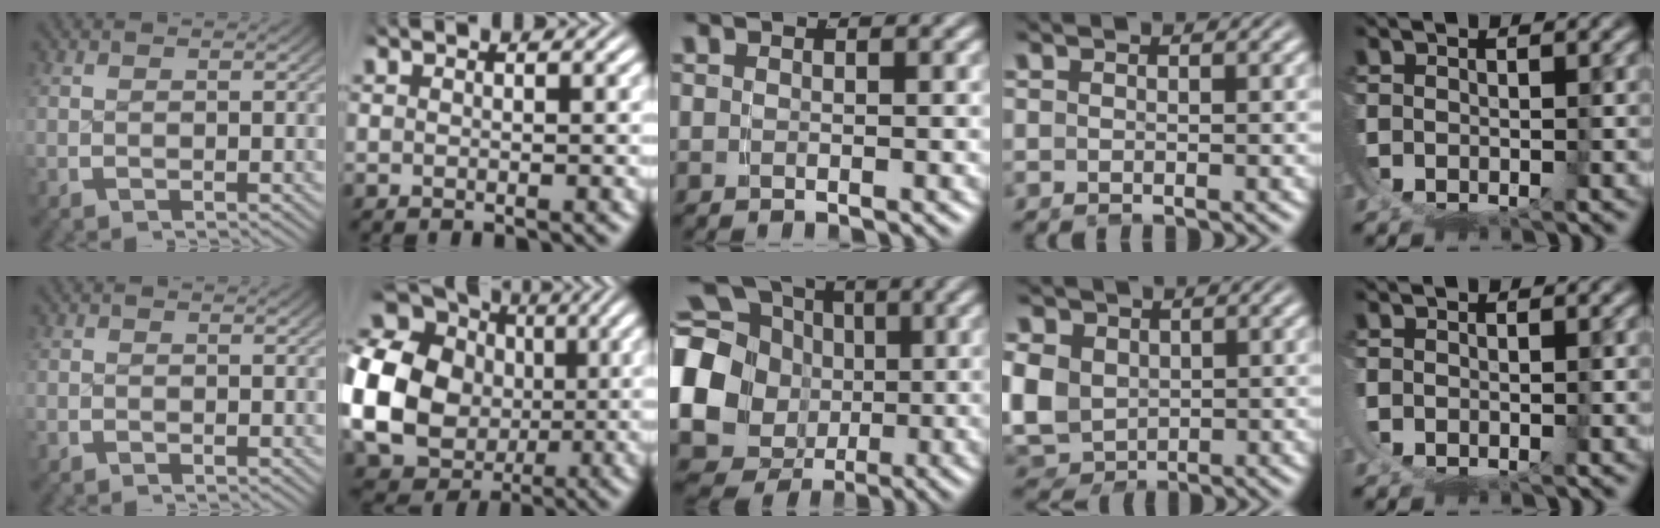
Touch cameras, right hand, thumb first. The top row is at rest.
{"thumb": {"total": 0.7, "force": [-0.5, 0.5, -0.1], "torque": [0.002, -0.005, -0.010]}, "index": {"total": 20.0, "force": [0.2, 17.6, 9.4], "torque": [-0.233, -0.051, 0.006]}, "middle": {"total": 17.5, "force": [0.0, 15.4, 8.3], "torque": [-0.172, -0.031, -0.015]}, "ring": {"total": 7.4, "force": [-1.0, 6.6, 3.1], "torque": [-0.104, -0.051, 0.006]}, "little": {"total": 0.5, "force": [0.1, 0.3, 0.4], "torque": [-0.014, -0.003, 0.005]}}